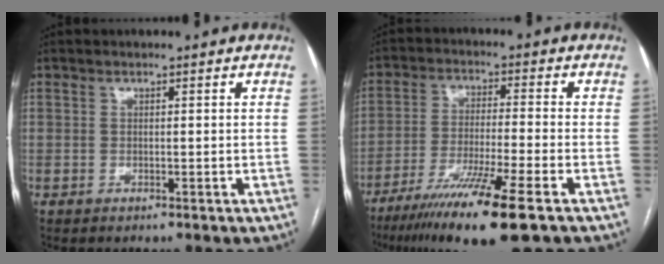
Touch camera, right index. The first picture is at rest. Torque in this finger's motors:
{"motor_torque": [1.23, -0.54, 0.94, 0.21]}